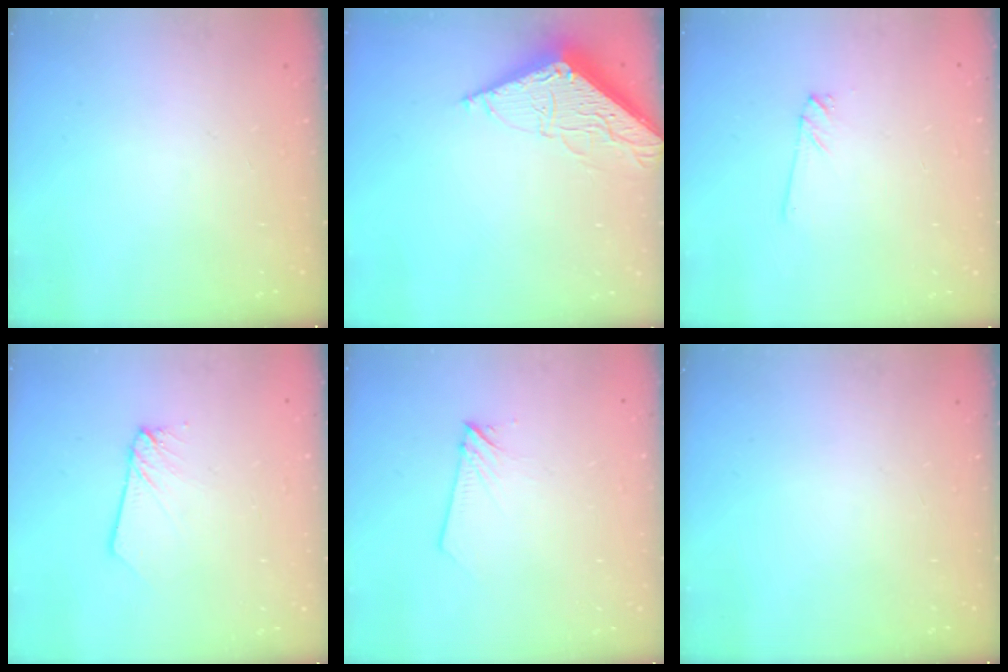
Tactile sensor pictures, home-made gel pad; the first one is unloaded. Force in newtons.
{"total": 7.6, "press": 7.5, "slide": 0.8}
{"total": 1.2, "press": 1.2, "slide": 0.1}
{"total": 2.6, "press": 2.6, "slide": 0.2}
{"total": 3.7, "press": 3.7, "slide": 0.4}
{"total": 0.0}